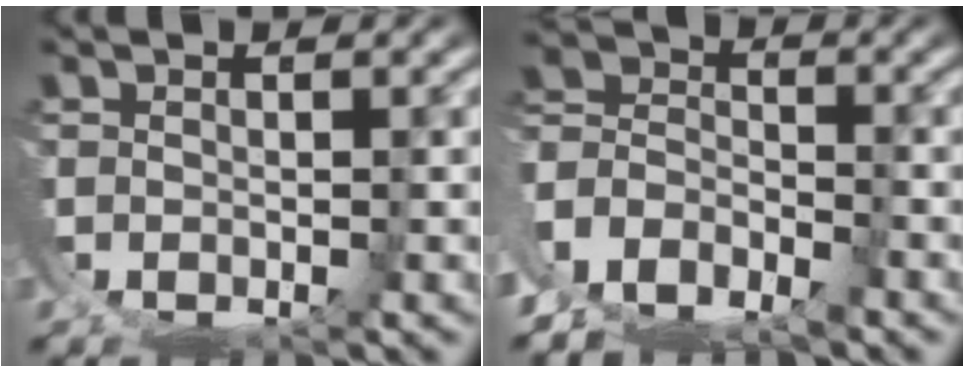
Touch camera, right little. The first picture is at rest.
{"total": 10.2, "force": [-4.4, 8.5, 3.7], "torque": [-0.089, -0.036, -0.084]}